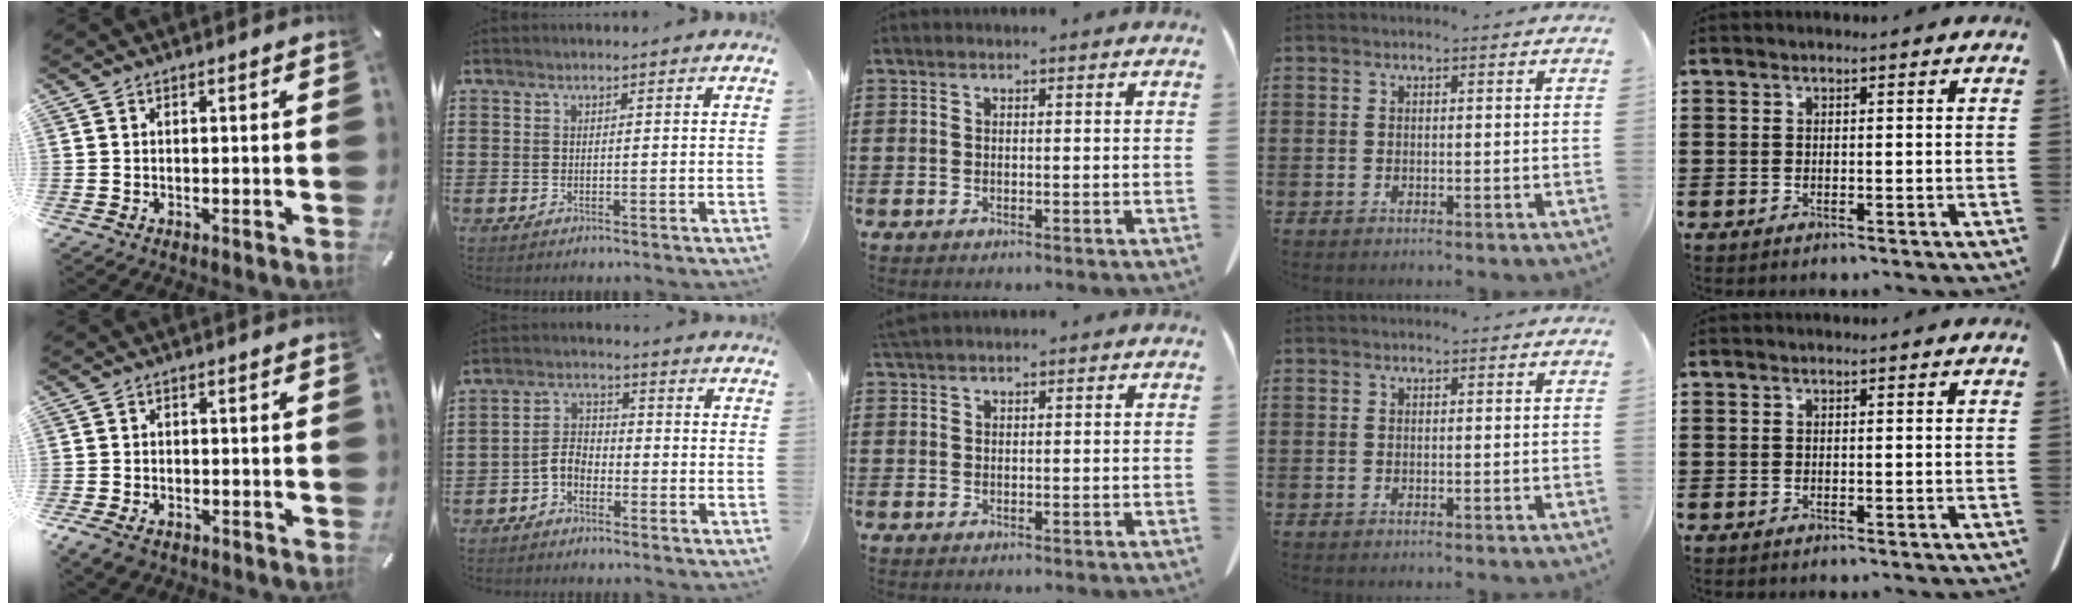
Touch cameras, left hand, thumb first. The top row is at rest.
{"thumb": {"total": 3.6, "force": [-2.3, 2.2, 1.6], "torque": [-0.047, 0.006, -0.048]}, "index": {"total": 3.8, "force": [-2.3, 2.2, 2.1], "torque": [-0.055, 0.006, -0.052]}, "middle": {"total": 1.1, "force": [1.0, 0.1, 0.4], "torque": [-0.010, -0.002, 0.021]}}